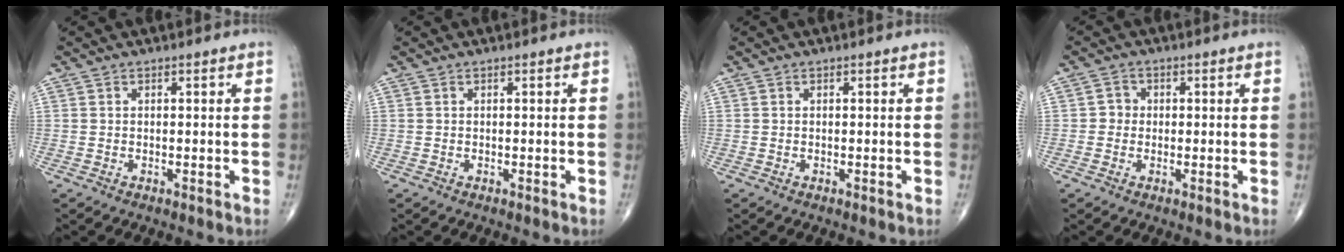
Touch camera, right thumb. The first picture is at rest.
{"total": 0.0}
{"total": 0.0}
{"total": 2.3, "force": [-0.2, 2.2, 0.7], "torque": [0.005, 0.008, -0.008]}